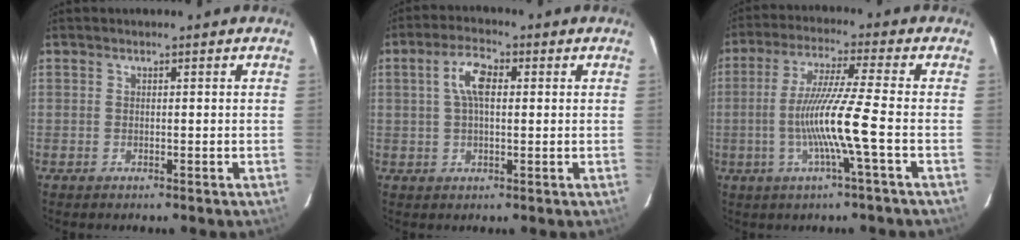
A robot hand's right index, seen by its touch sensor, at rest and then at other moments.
{"total": 5.8, "force": [1.2, 2.4, 5.1], "torque": [-0.095, 0.014, 0.024]}
{"total": 11.1, "force": [-2.9, -1.9, 10.5], "torque": [-0.200, -0.008, -0.050]}